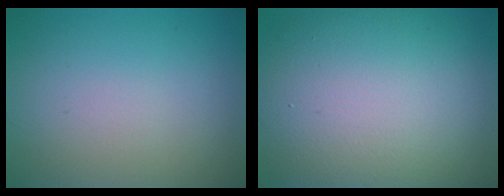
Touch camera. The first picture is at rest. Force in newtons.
{"total": 14.9, "press": 14.8, "slide": 0.7}